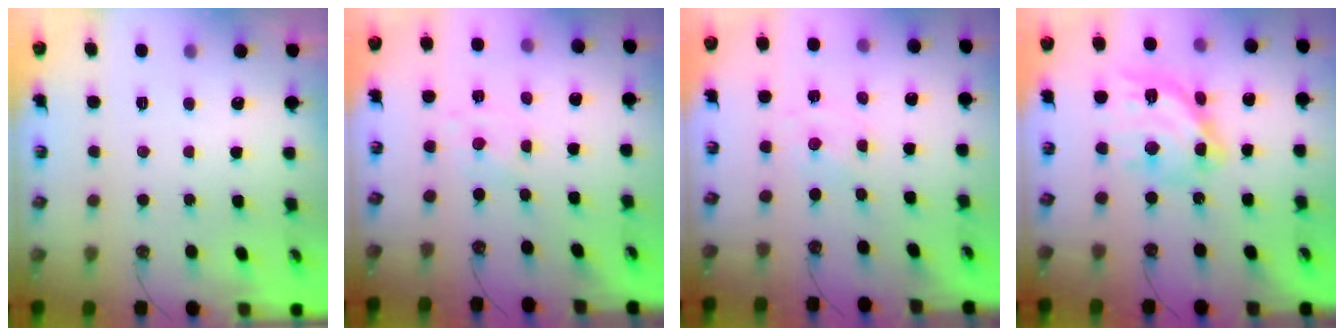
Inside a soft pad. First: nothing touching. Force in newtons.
{"total": 1.3, "press": 1.3, "slide": 0.2}
{"total": 0.0}
{"total": 16.6, "press": 16.6, "slide": 1.3}